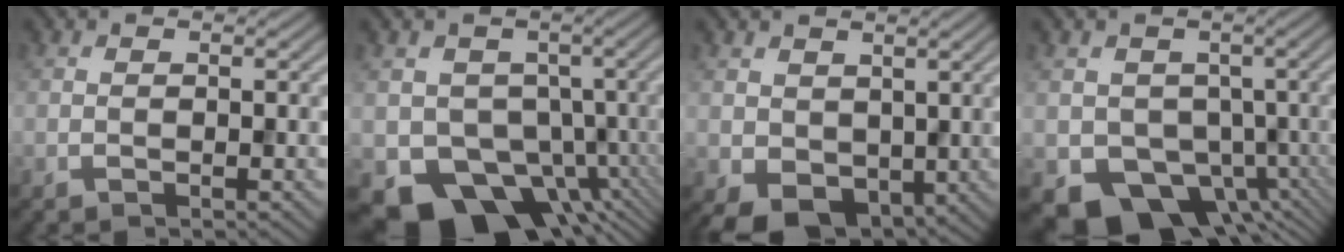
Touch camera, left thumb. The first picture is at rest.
{"total": 9.2, "force": [-3.6, 7.4, 4.0], "torque": [-0.052, -0.033, -0.060]}
{"total": 3.6, "force": [0.3, 3.0, 1.9], "torque": [-0.044, -0.015, 0.013]}
{"total": 7.9, "force": [-2.5, 6.6, 3.5], "torque": [-0.057, -0.041, -0.032]}